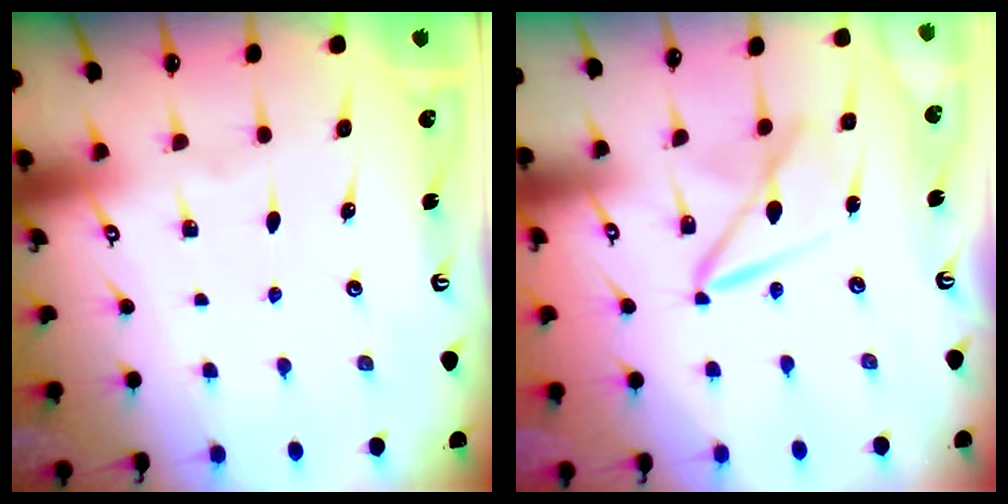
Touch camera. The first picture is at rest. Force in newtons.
{"total": 7.6, "press": 7.6, "slide": 0.6}